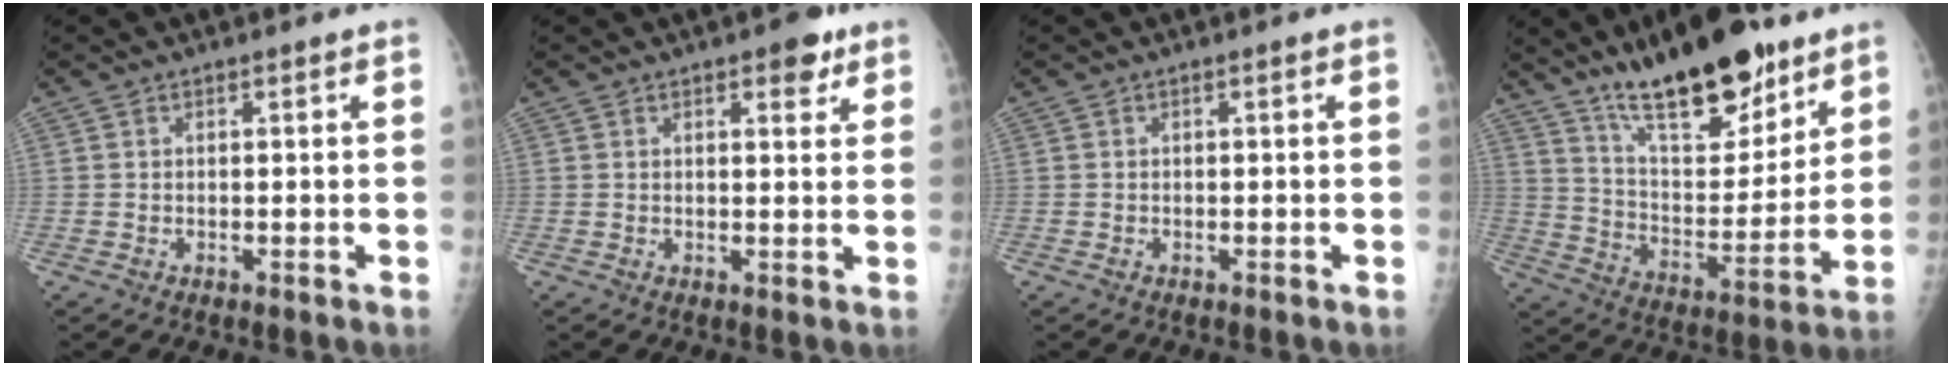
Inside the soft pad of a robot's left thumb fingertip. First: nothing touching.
{"total": 4.2, "force": [2.6, 1.9, 2.7], "torque": [-0.014, -0.009, 0.029]}
{"total": 0.0}
{"total": 21.4, "force": [15.2, 7.6, 13.0], "torque": [-0.161, -0.082, 0.255]}